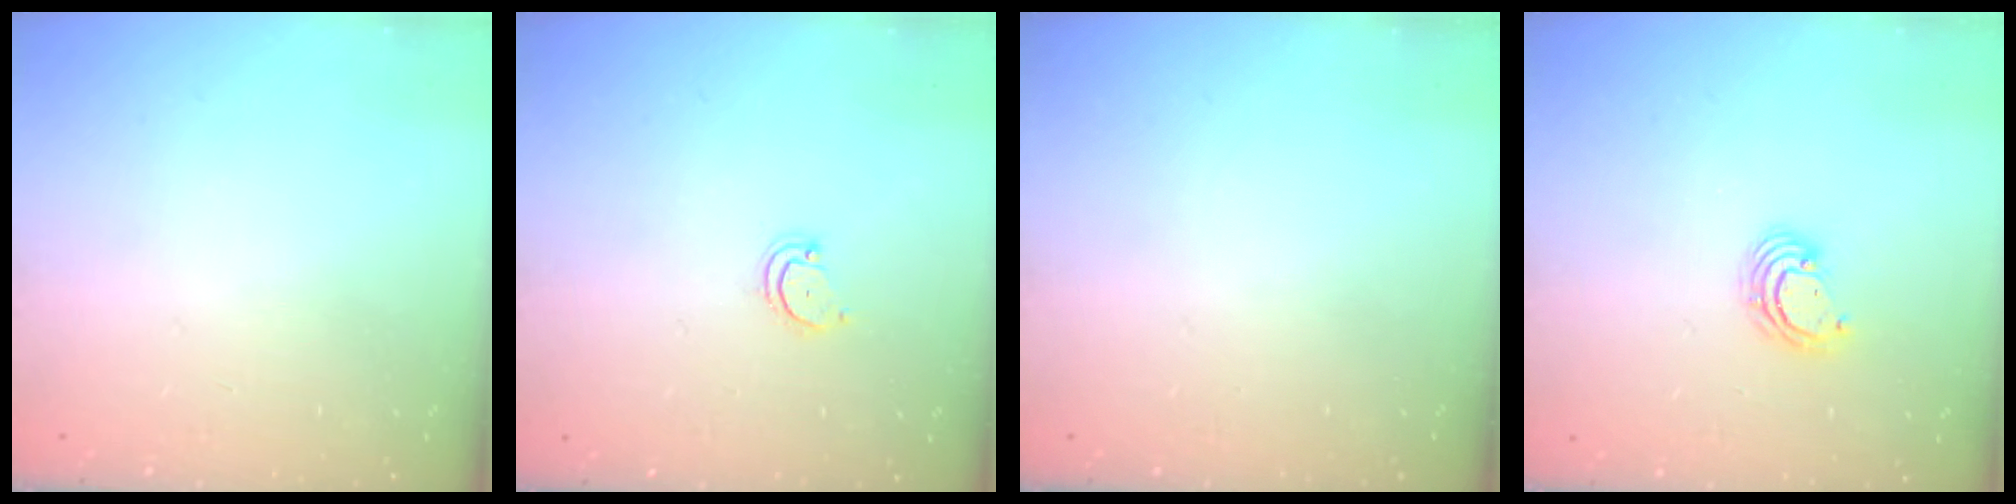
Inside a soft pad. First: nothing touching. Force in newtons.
{"total": 3.5, "press": 3.5, "slide": 0.5}
{"total": 0.0}
{"total": 3.3, "press": 3.3, "slide": 0.2}